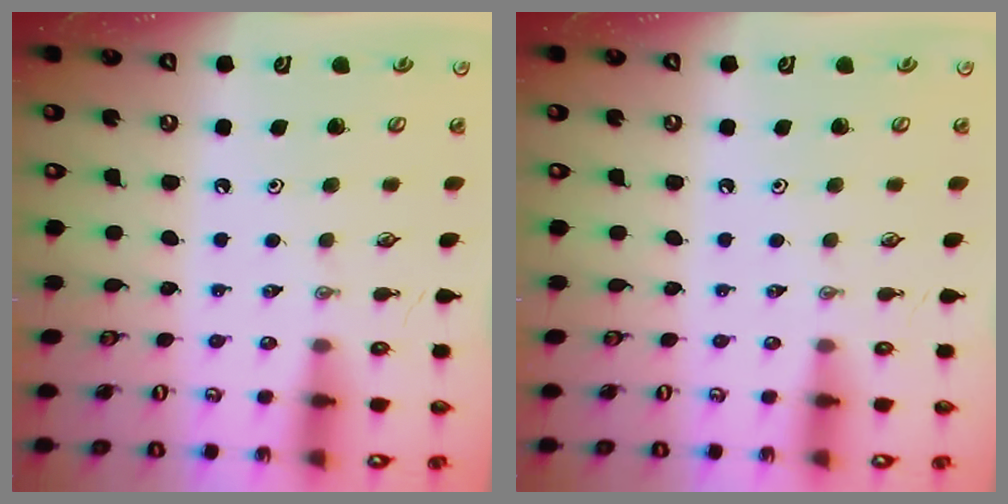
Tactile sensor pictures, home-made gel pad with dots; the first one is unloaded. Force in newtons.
{"total": 0.0}